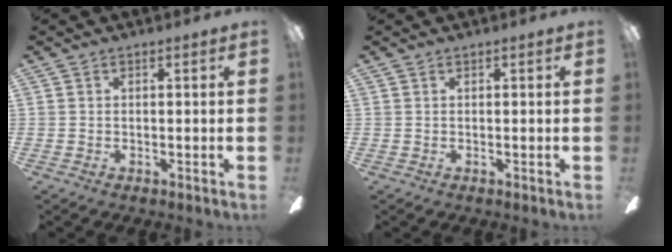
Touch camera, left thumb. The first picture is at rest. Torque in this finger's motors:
{"motor_torque": [0.00, -0.02, 0.25, -0.04, 0.02]}